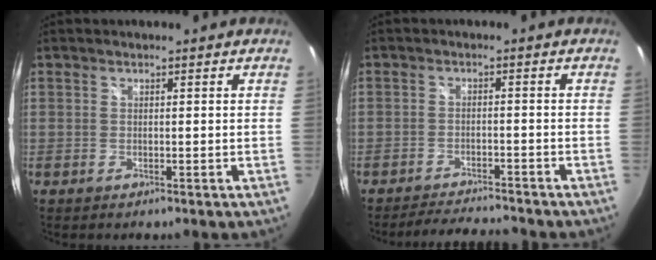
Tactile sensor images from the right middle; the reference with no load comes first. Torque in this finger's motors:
{"motor_torque": [0.34, -0.55, 0.06, -0.01]}